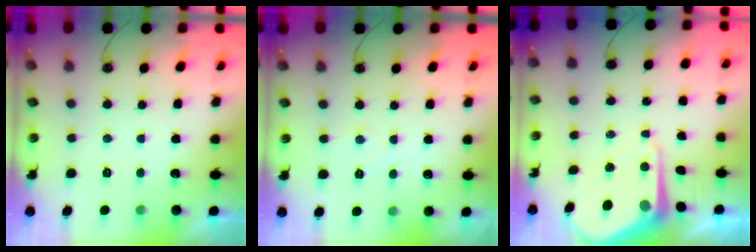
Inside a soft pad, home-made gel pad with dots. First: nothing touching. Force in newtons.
{"total": 3.9, "press": 3.9, "slide": 0.5}
{"total": 7.3, "press": 7.2, "slide": 0.7}